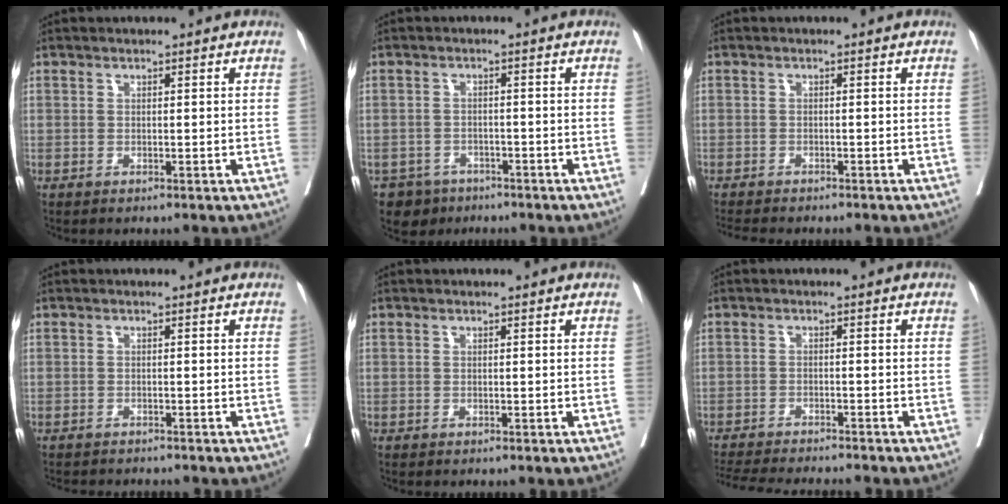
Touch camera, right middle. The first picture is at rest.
{"total": 4.6, "force": [-3.4, 3.1, 0.1], "torque": [0.000, 0.004, -0.053]}
{"total": 6.5, "force": [-5.8, 1.2, 2.8], "torque": [-0.044, -0.008, -0.082]}
{"total": 5.7, "force": [-5.2, 1.4, 1.7], "torque": [-0.017, -0.004, -0.072]}
{"total": 0.0}
{"total": 12.3, "force": [-11.4, 0.7, 4.7], "torque": [-0.073, -0.019, -0.164]}